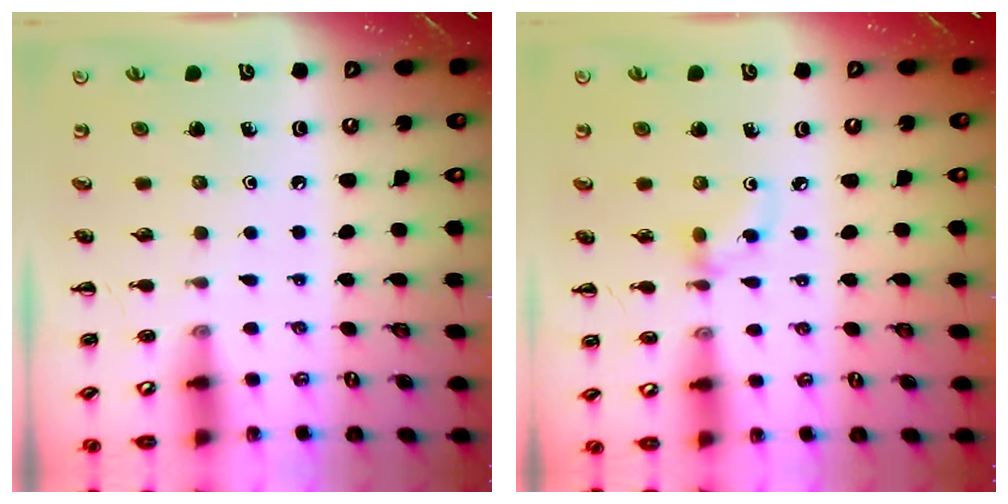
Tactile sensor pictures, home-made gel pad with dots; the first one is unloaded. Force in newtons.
{"total": 4.1, "press": 4.1, "slide": 0.5}